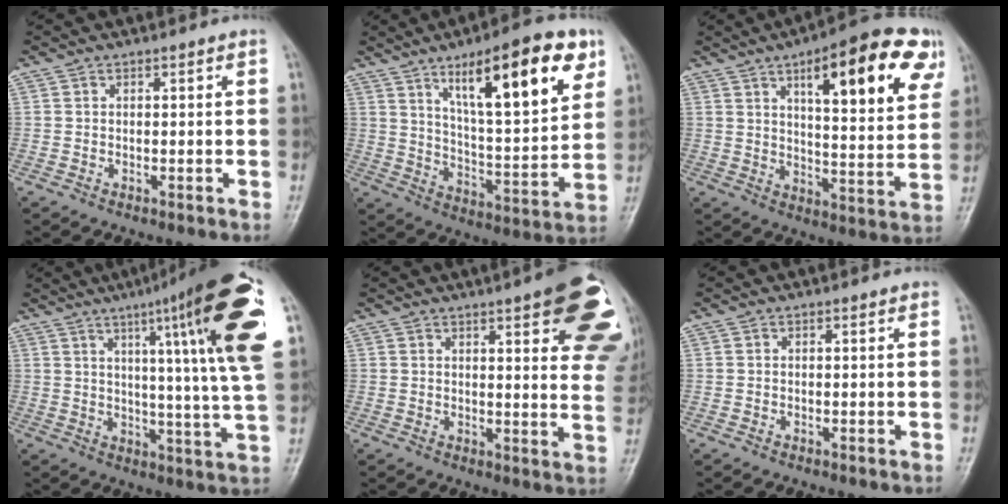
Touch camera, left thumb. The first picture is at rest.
{"total": 21.1, "force": [10.7, 5.9, 17.2], "torque": [-0.224, -0.039, 0.168]}
{"total": 20.8, "force": [9.6, 6.3, 17.4], "torque": [-0.202, -0.021, 0.129]}
{"total": 22.5, "force": [9.5, 1.6, 20.3], "torque": [-0.271, -0.025, 0.124]}
{"total": 20.1, "force": [9.7, 5.3, 16.8], "torque": [-0.170, -0.023, 0.109]}
{"total": 0.0}